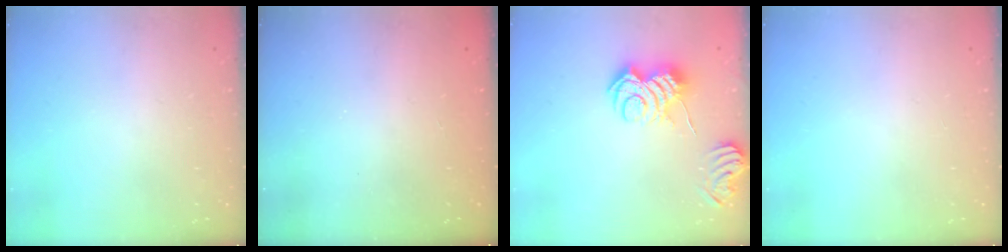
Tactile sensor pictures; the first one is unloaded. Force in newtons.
{"total": 2.5, "press": 2.4, "slide": 0.8}
{"total": 6.8, "press": 6.8, "slide": 0.3}
{"total": 0.0}